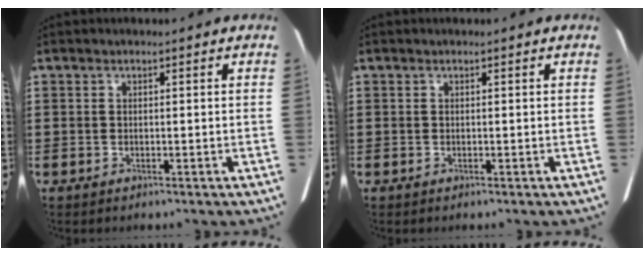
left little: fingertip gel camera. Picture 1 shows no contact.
{"total": 0.0}